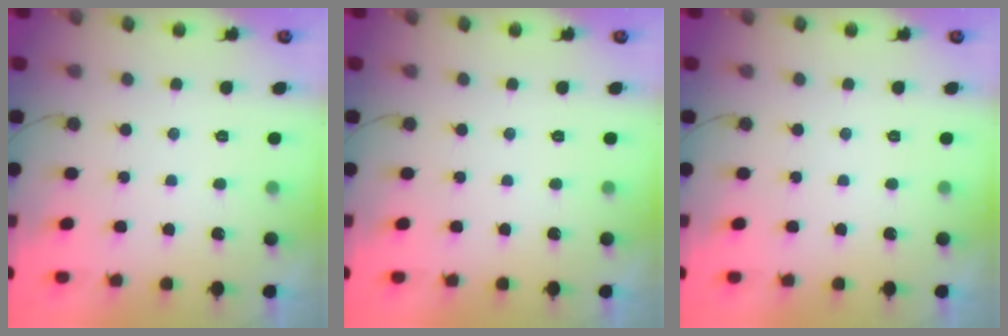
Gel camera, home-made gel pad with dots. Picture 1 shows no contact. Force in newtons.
{"total": 0.0}
{"total": 0.0}